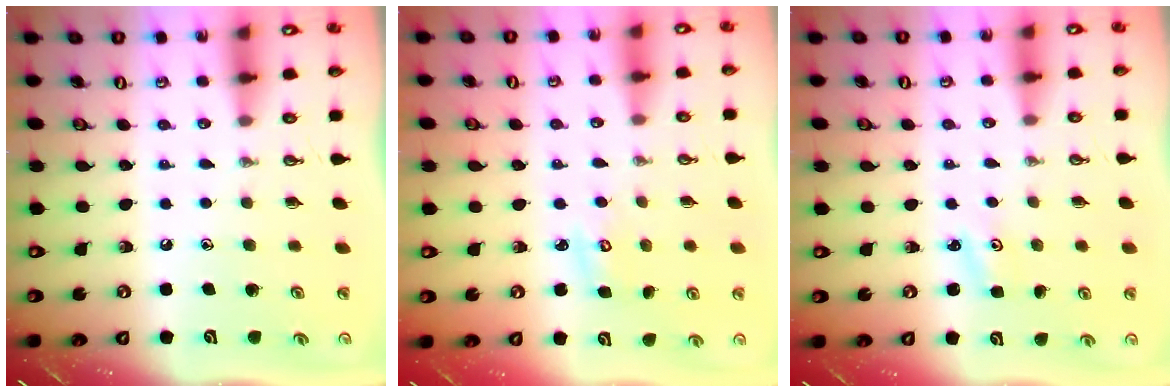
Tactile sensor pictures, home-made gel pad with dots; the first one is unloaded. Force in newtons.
{"total": 3.5, "press": 3.5, "slide": 0.3}
{"total": 2.1, "press": 2.1, "slide": 0.3}